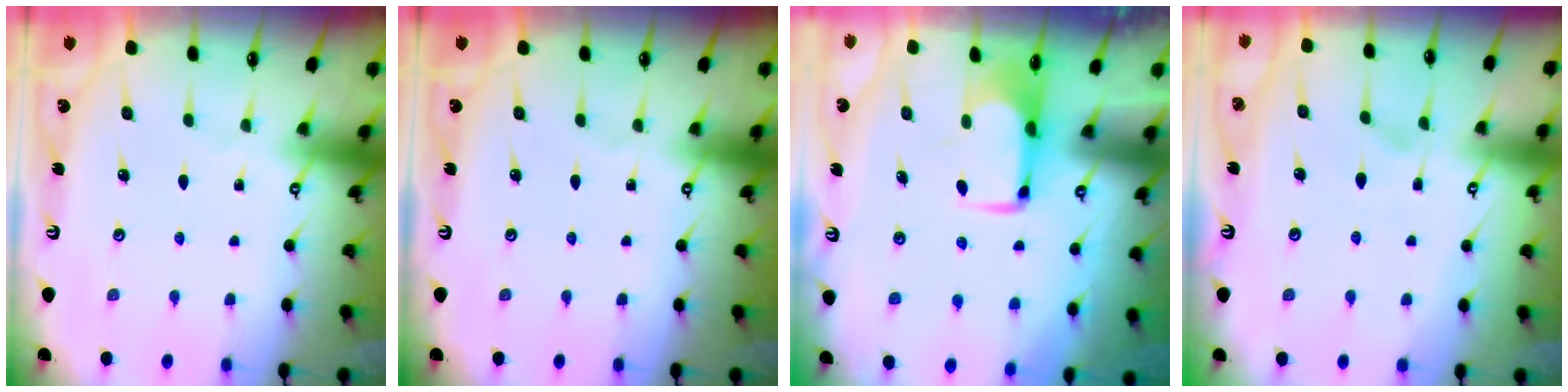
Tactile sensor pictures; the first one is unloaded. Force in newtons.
{"total": 0.0}
{"total": 1.8, "press": 1.7, "slide": 0.4}
{"total": 1.2, "press": 0.8, "slide": 0.9}